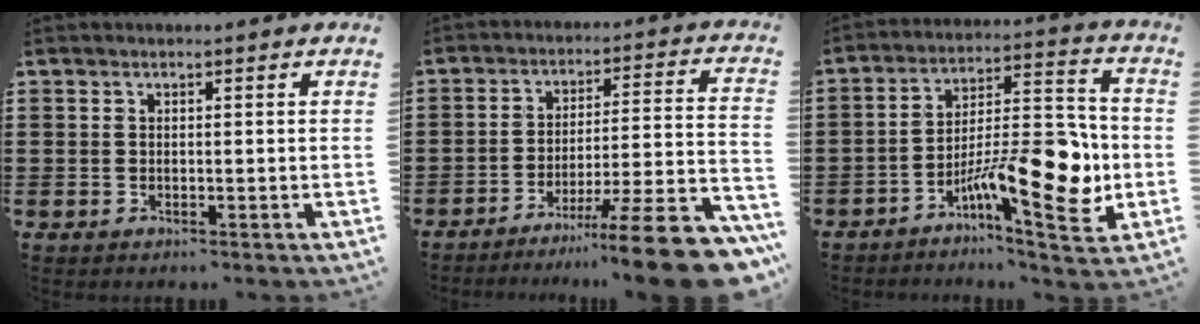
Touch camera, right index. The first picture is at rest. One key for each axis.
{"total": 12.8, "fx": -9.0, "fy": 0.3, "fz": 9.0, "tx": -0.117, "ty": 0.017, "tz": -0.164}
{"total": 14.6, "fx": -5.0, "fy": 4.5, "fz": 12.9, "tx": -0.194, "ty": 0.003, "tz": -0.082}